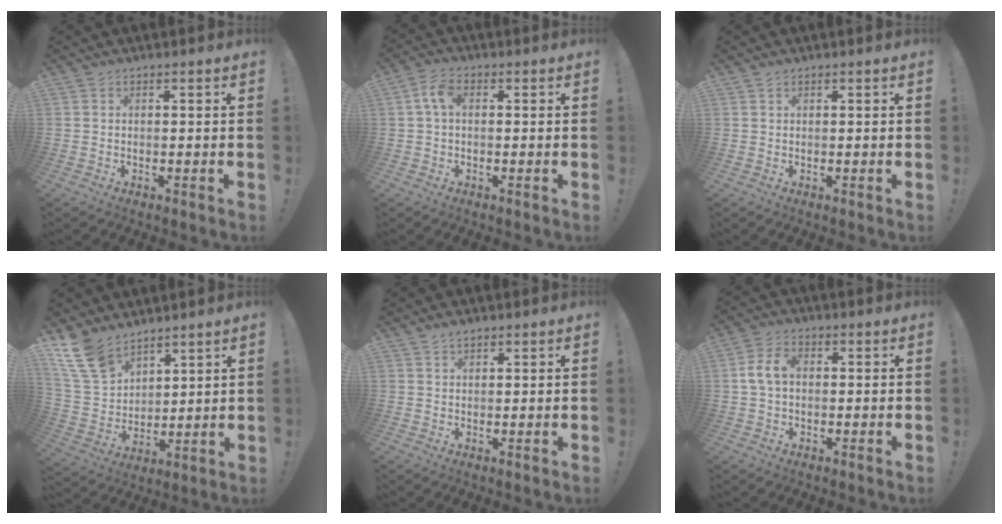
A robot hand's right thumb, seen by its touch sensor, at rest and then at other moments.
{"total": 5.4, "force": [0.7, 3.2, 4.4], "torque": [-0.092, 0.015, 0.014]}
{"total": 0.6, "force": [0.5, 0.3, 0.2], "torque": [-0.004, 0.000, 0.009]}
{"total": 14.0, "force": [10.4, 7.6, 5.4], "torque": [-0.126, -0.059, 0.206]}
{"total": 1.8, "force": [1.5, 0.7, 0.7], "torque": [-0.013, -0.006, 0.028]}
{"total": 6.7, "force": [0.3, 4.3, 5.1], "torque": [-0.101, 0.011, 0.006]}